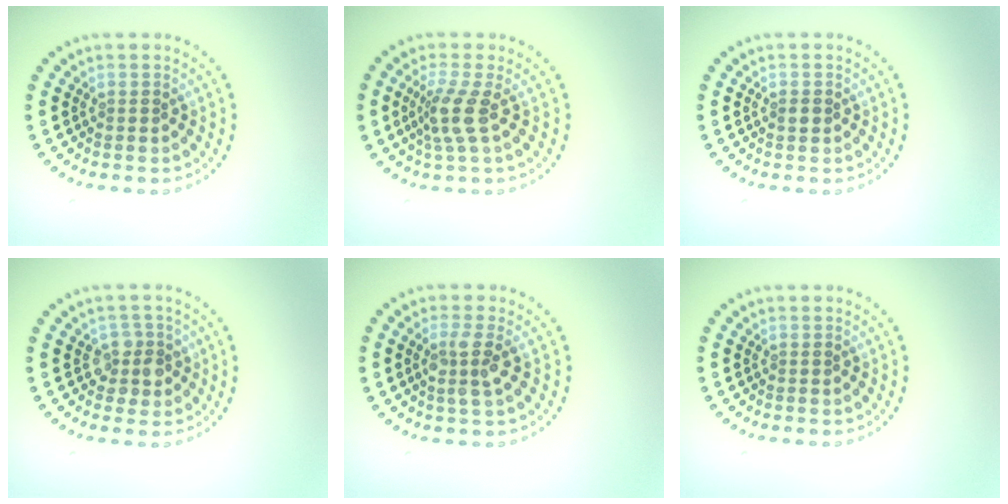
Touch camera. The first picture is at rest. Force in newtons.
{"total": 2.9, "press": 2.2, "slide": 1.9}
{"total": 0.9, "press": 0.9, "slide": 0.1}
{"total": 2.3, "press": 2.0, "slide": 1.1}
{"total": 2.5, "press": 2.2, "slide": 1.2}
{"total": 0.0}